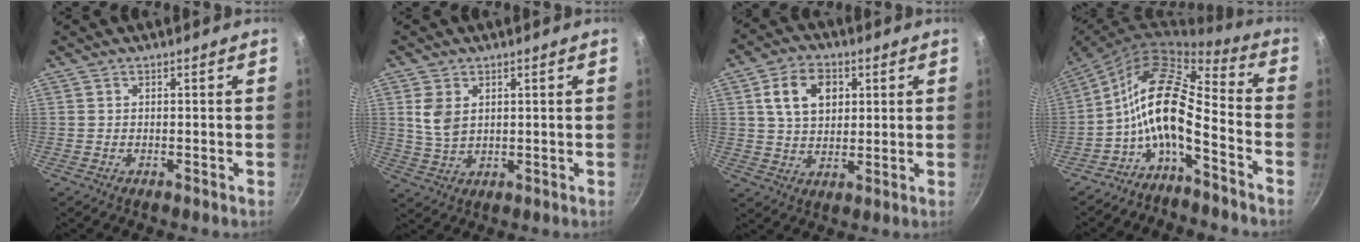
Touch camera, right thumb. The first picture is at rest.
{"total": 5.7, "force": [1.7, 3.8, 3.8], "torque": [-0.070, -0.013, 0.039]}
{"total": 9.9, "force": [3.0, 7.1, 6.2], "torque": [-0.088, 0.001, 0.048]}
{"total": 13.0, "force": [-5.4, 5.1, 10.6], "torque": [-0.201, 0.079, -0.119]}